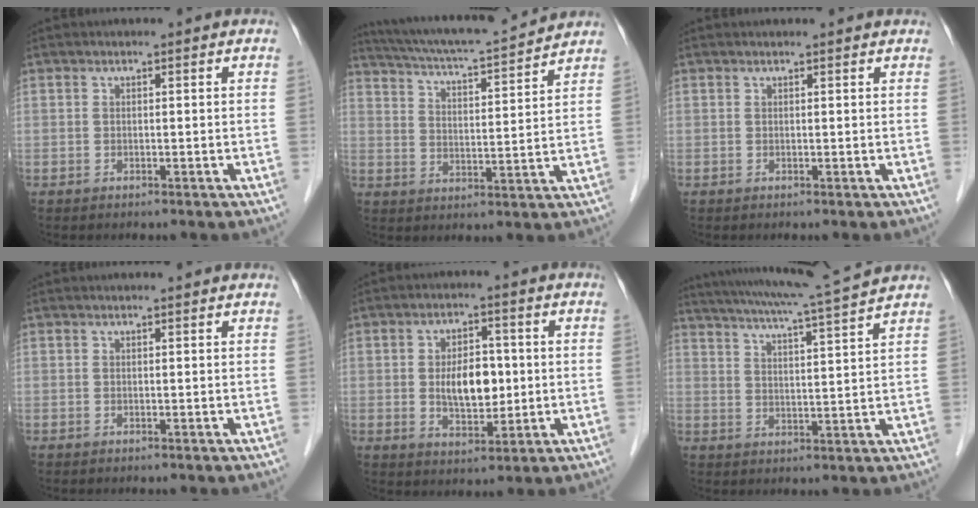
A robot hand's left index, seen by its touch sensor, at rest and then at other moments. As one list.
[{"total": 15.2, "force": [14.2, 0.1, 5.4], "torque": [-0.104, 0.008, 0.217]}, {"total": 2.4, "force": [2.3, 0.3, 0.7], "torque": [-0.012, 0.014, 0.022]}, {"total": 1.8, "force": [1.7, 0.1, 0.5], "torque": [-0.011, 0.012, 0.018]}, {"total": 7.1, "force": [0.0, 3.6, 6.1], "torque": [-0.109, 0.003, 0.005]}, {"total": 13.8, "force": [12.3, -2.0, 6.0], "torque": [-0.111, -0.010, 0.175]}]